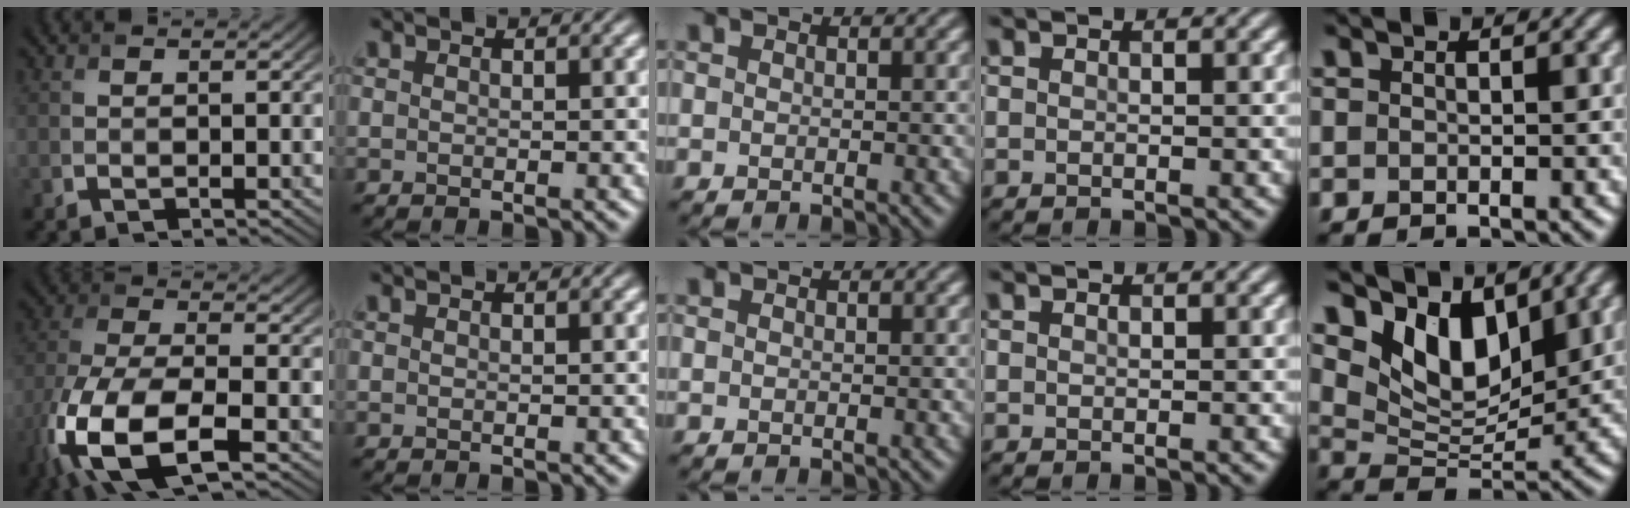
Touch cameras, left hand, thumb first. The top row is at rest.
{"thumb": {"total": 13.7, "force": [-6.4, 5.4, 10.8], "torque": [-0.260, -0.033, -0.130]}, "little": {"total": 6.9, "force": [4.1, 3.7, 4.1], "torque": [-0.079, -0.014, 0.071]}}